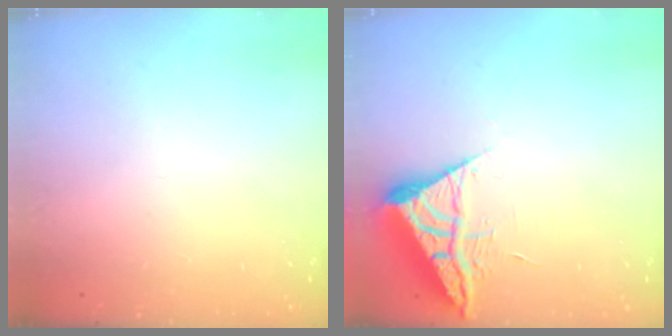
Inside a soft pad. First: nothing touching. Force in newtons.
{"total": 7.3, "press": 7.3, "slide": 0.5}